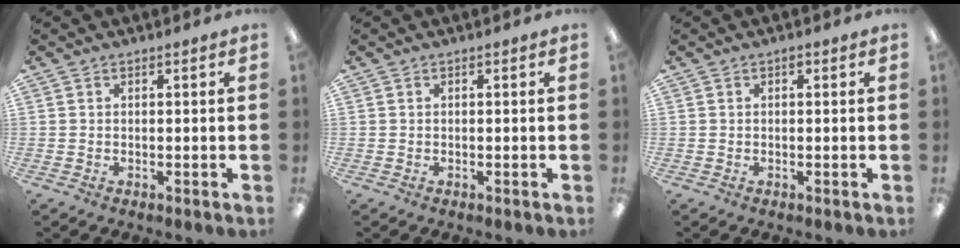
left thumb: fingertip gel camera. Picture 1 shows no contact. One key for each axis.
{"total": 0.0}
{"total": 0.6, "fx": 0.3, "fy": 0.3, "fz": 0.4, "tx": -0.010, "ty": 0.003, "tz": 0.004}